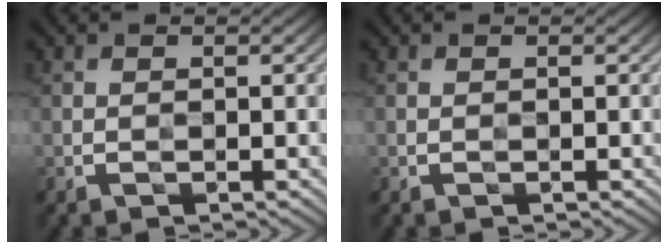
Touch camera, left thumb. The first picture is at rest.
{"total": 0.0}